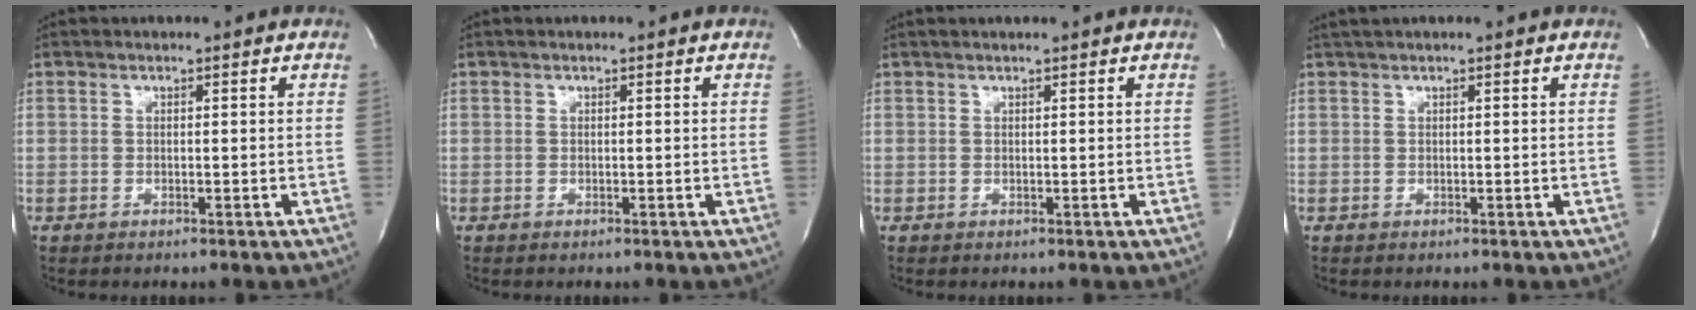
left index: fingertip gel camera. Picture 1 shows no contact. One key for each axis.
{"total": 0.0}
{"total": 1.0, "fx": 0.8, "fy": -0.2, "fz": 0.5, "tx": -0.011, "ty": 0.010, "tz": 0.017}
{"total": 1.5, "fx": 1.2, "fy": -0.2, "fz": 0.9, "tx": -0.018, "ty": 0.020, "tz": 0.026}